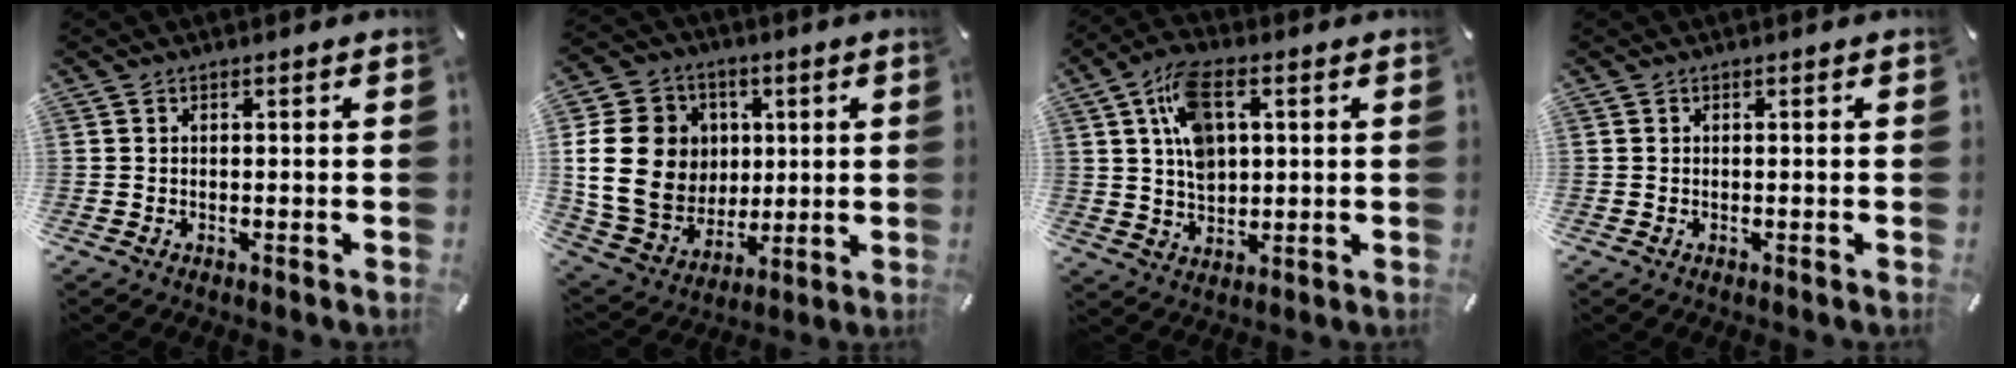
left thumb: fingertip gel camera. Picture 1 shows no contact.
{"total": 18.9, "force": [2.3, 16.6, 8.8], "torque": [-0.169, 0.001, 0.051]}
{"total": 10.4, "force": [2.9, 6.7, 7.4], "torque": [-0.141, 0.003, 0.052]}
{"total": 0.0}